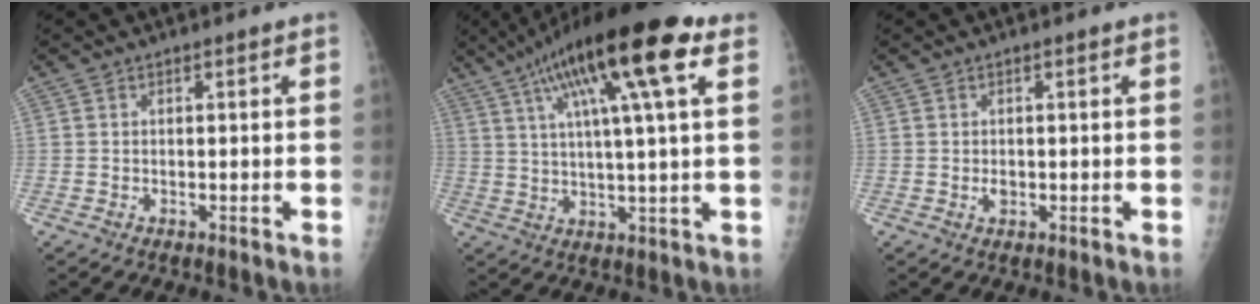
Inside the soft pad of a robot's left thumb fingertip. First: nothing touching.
{"total": 19.5, "force": [9.1, 3.3, 16.9], "torque": [-0.285, 0.011, 0.145]}
{"total": 1.4, "force": [-0.1, 0.9, 1.0], "torque": [-0.011, 0.000, 0.000]}